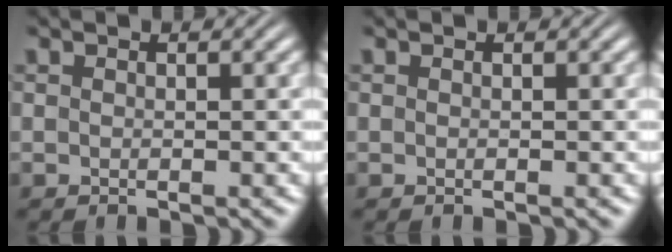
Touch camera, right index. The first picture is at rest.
{"total": 0.0}